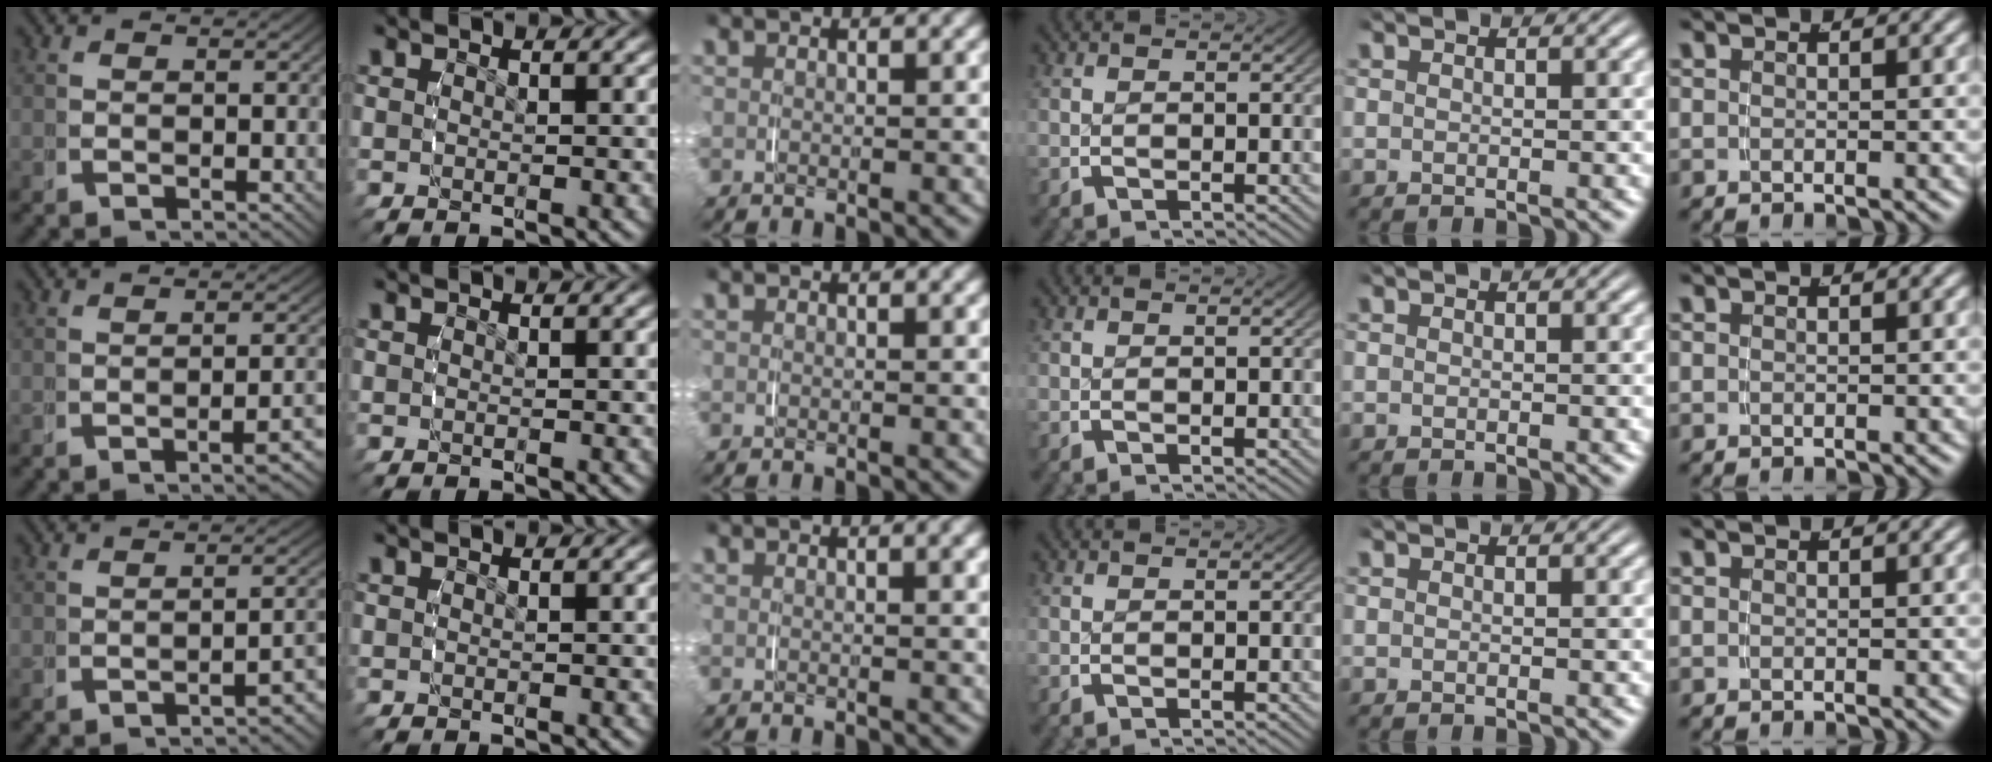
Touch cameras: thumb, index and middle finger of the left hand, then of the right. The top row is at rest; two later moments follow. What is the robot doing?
{"motion": "grasp_and_lifting", "object": "string"}